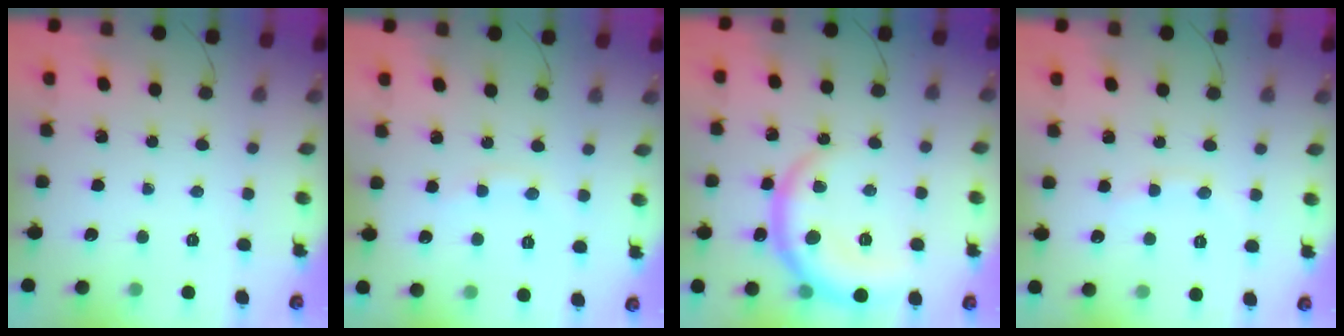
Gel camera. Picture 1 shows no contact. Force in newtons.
{"total": 6.4, "press": 6.3, "slide": 1.3}
{"total": 12.8, "press": 12.8, "slide": 0.5}
{"total": 6.2, "press": 6.0, "slide": 1.4}